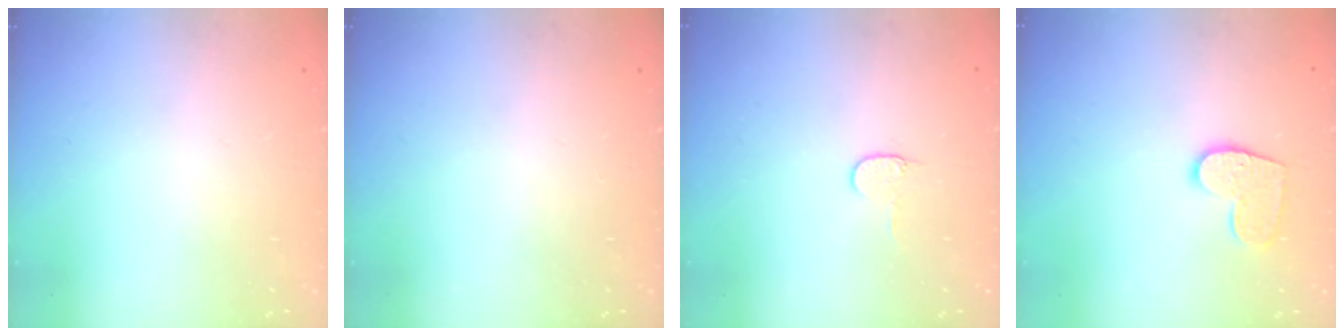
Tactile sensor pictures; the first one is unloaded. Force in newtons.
{"total": 0.0}
{"total": 4.0, "press": 4.0, "slide": 0.4}
{"total": 10.0, "press": 10.0, "slide": 0.6}